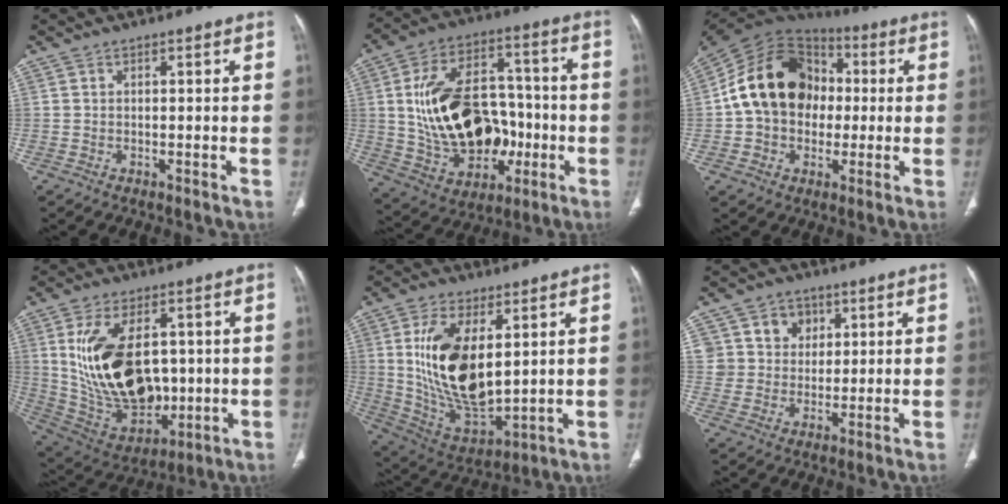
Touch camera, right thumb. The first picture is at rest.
{"total": 22.3, "force": [-1.5, 15.0, 16.4], "torque": [-0.253, 0.024, -0.003]}
{"total": 19.2, "force": [0.6, 15.1, 11.9], "torque": [-0.188, 0.036, 0.004]}
{"total": 21.2, "force": [2.0, 13.0, 16.6], "torque": [-0.277, -0.014, 0.063]}
{"total": 18.7, "force": [3.8, 9.3, 15.8], "torque": [-0.285, -0.026, 0.089]}
{"total": 7.4, "force": [2.8, 6.8, 1.2], "torque": [0.024, -0.004, 0.047]}